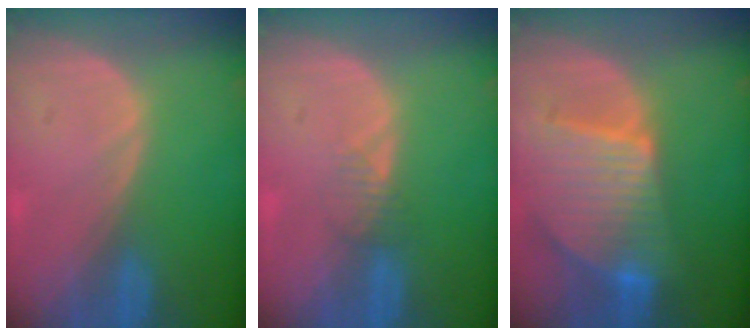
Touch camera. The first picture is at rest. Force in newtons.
{"total": 1.6, "press": 1.6, "slide": 0.2}
{"total": 9.5, "press": 8.3, "slide": 4.7}